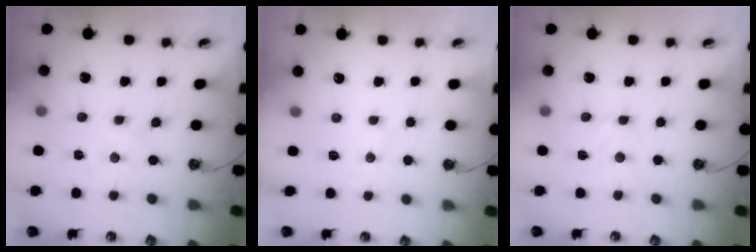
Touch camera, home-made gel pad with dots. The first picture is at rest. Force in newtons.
{"total": 5.3, "press": 5.3, "slide": 0.6}
{"total": 2.6, "press": 2.6, "slide": 0.3}